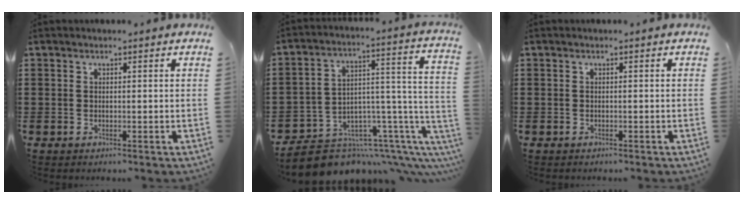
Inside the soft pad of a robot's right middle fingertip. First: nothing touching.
{"total": 9.0, "force": [-7.5, 3.4, 3.8], "torque": [-0.066, 0.000, -0.132]}
{"total": 0.0}